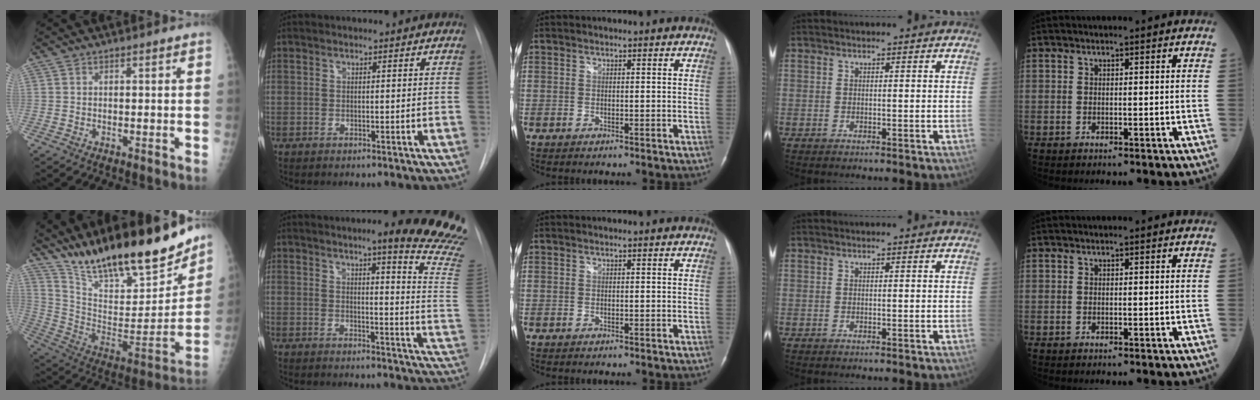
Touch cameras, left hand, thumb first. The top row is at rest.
{"thumb": {"total": 27.5, "force": [22.0, 7.4, 14.8], "torque": [-0.218, -0.094, 0.356]}, "index": {"total": 16.4, "force": [13.5, -0.4, 9.2], "torque": [-0.098, -0.109, 0.136]}}